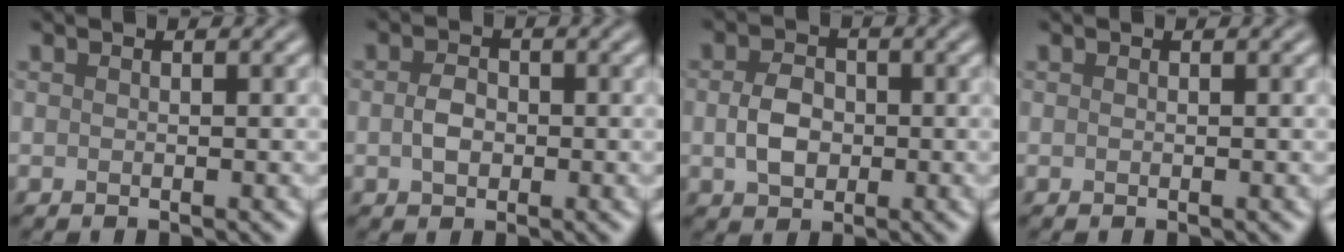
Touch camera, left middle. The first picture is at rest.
{"total": 2.3, "force": [-0.2, 1.6, 1.6], "torque": [-0.033, 0.001, -0.007]}
{"total": 3.5, "force": [-0.3, 2.6, 2.4], "torque": [-0.050, -0.001, -0.010]}
{"total": 0.0}